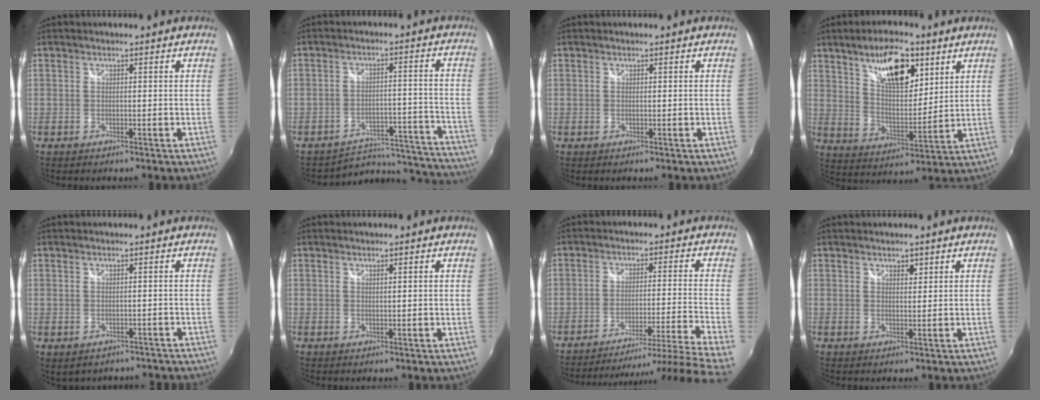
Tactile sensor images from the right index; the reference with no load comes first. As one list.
[{"total": 19.4, "force": [-18.7, 4.5, 3.0], "torque": [-0.041, 0.039, -0.234]}, {"total": 0.0}, {"total": 13.4, "force": [7.4, 5.4, 9.8], "torque": [-0.156, 0.009, 0.131]}, {"total": 5.2, "force": [-3.6, 3.0, 2.2], "torque": [-0.042, -0.014, -0.037]}, {"total": 1.0, "force": [0.5, -0.1, 0.9], "torque": [-0.012, 0.003, 0.008]}, {"total": 16.6, "force": [-14.2, -3.4, 7.9], "torque": [-0.102, -0.041, -0.210]}, {"total": 1.4, "force": [1.0, 0.8, 0.5], "torque": [-0.004, 0.003, 0.017]}]